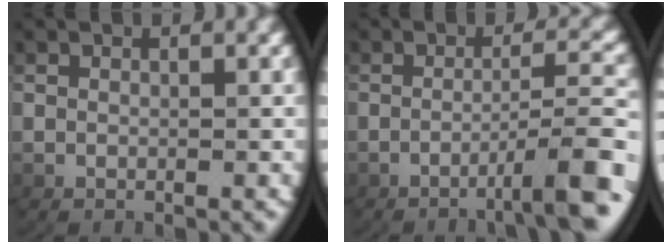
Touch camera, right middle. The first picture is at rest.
{"total": 5.1, "force": [-2.5, 0.4, 4.4], "torque": [-0.063, 0.007, -0.039]}